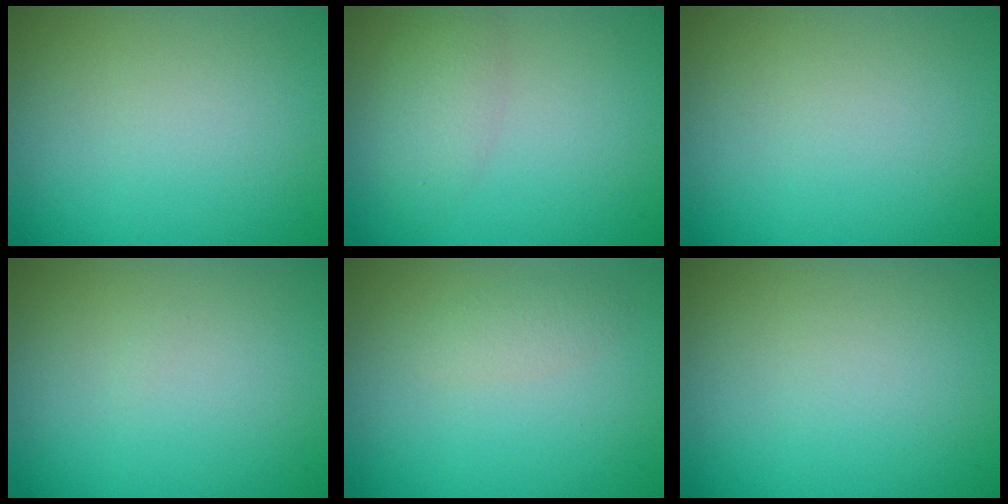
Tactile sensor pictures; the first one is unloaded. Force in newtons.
{"total": 2.4, "press": 2.4, "slide": 0.1}
{"total": 0.0}
{"total": 0.0}
{"total": 1.2, "press": 1.2, "slide": 0.0}
{"total": 0.0}